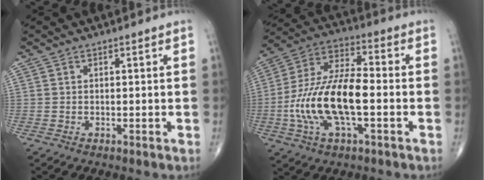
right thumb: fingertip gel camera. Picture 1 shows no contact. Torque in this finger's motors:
{"motor_torque": [0.34, 0.32, 1.07, -0.19, 0.44]}